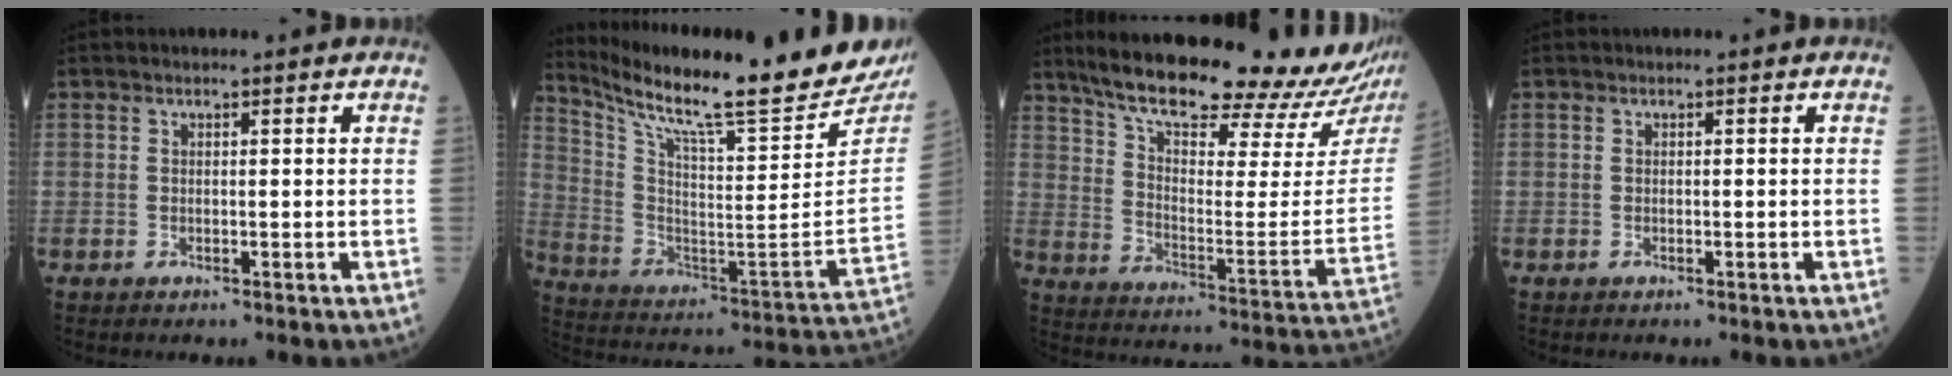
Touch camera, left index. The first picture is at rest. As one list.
[{"total": 27.6, "force": [24.2, 1.5, 13.3], "torque": [-0.236, -0.097, 0.346]}, {"total": 27.5, "force": [23.5, 3.7, 13.8], "torque": [-0.215, -0.060, 0.314]}, {"total": 0.0}]